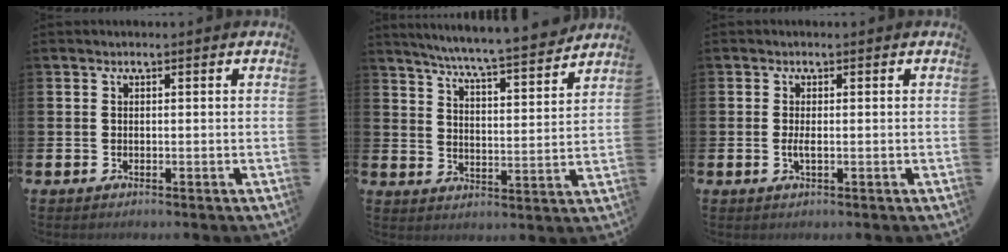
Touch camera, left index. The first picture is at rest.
{"total": 7.2, "force": [6.8, -0.4, 2.2], "torque": [-0.062, -0.054, 0.115]}
{"total": 1.3, "force": [-0.2, 0.3, 1.2], "torque": [-0.028, 0.001, -0.002]}